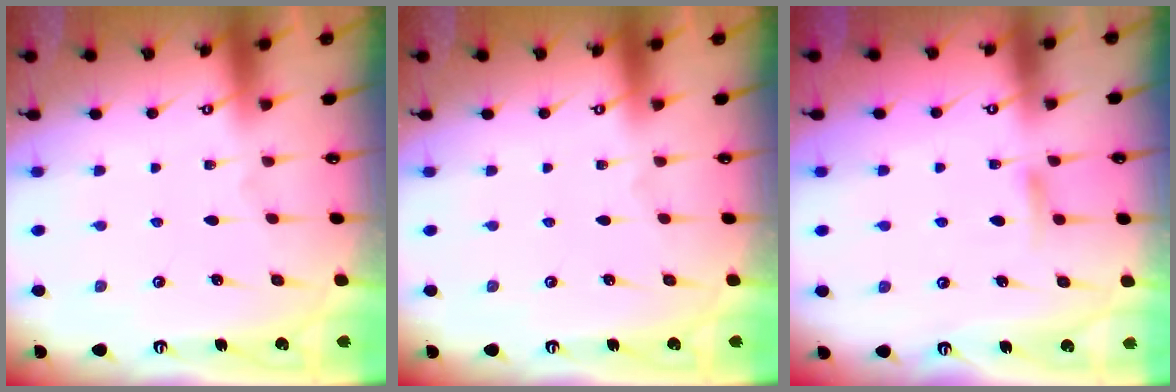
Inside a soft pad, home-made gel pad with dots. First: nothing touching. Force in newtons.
{"total": 0.0}
{"total": 6.1, "press": 6.0, "slide": 0.8}